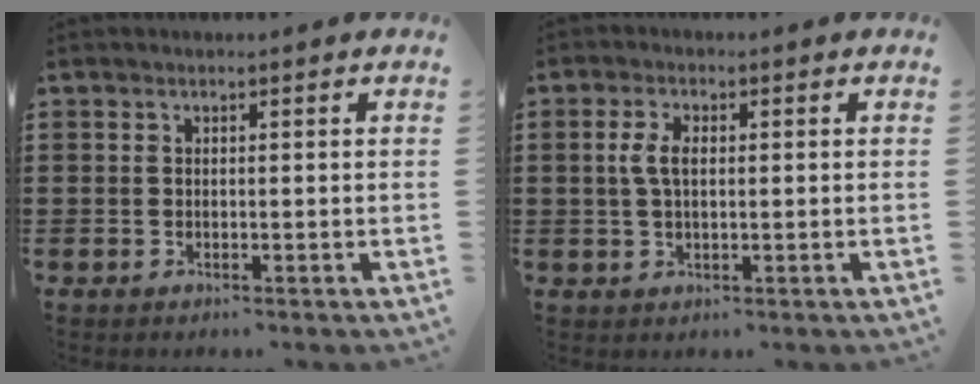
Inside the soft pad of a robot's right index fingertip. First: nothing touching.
{"total": 3.7, "force": [0.4, 1.8, 3.2], "torque": [-0.074, 0.006, 0.002]}